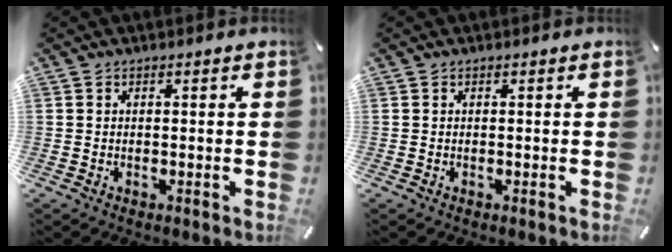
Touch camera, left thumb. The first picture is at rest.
{"total": 0.0}